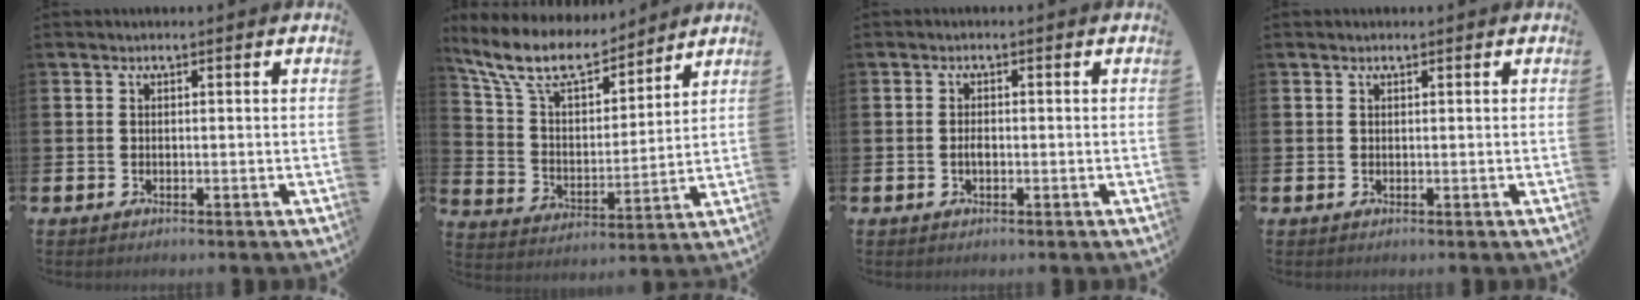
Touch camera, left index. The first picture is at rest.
{"total": 9.8, "force": [8.5, 3.1, 3.7], "torque": [-0.117, -0.051, 0.153]}
{"total": 1.1, "force": [-0.7, 0.4, 0.8], "torque": [-0.012, 0.001, -0.014]}
{"total": 0.6, "force": [0.5, 0.2, 0.3], "torque": [0.008, -0.004, 0.005]}